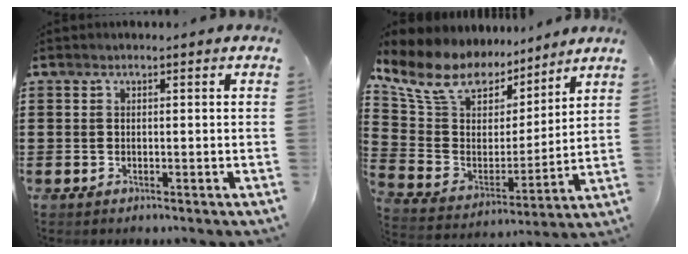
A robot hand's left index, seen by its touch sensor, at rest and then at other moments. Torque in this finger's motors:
{"motor_torque": [1.10, -1.03, 0.35, 0.06]}